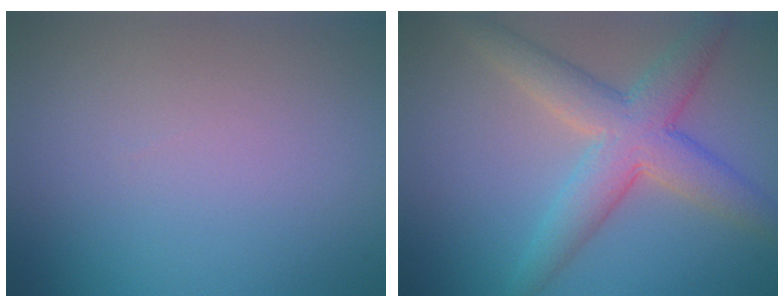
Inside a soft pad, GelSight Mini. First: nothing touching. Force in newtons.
{"total": 7.3, "press": 7.3, "slide": 0.1}